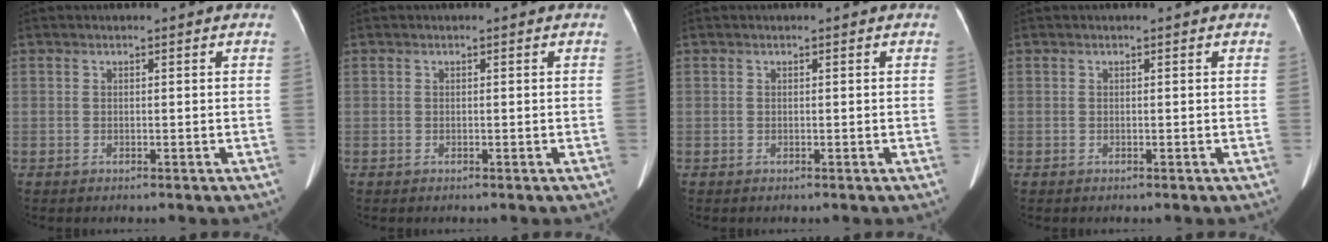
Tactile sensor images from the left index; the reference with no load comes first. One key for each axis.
{"total": 0.0}
{"total": 0.0}
{"total": 0.0}